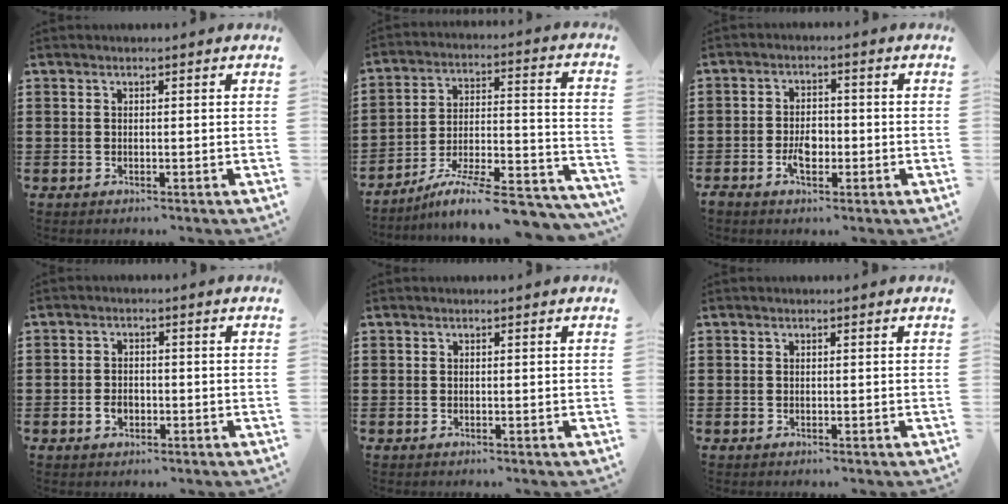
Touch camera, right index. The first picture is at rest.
{"total": 10.2, "force": [-8.3, 1.0, 5.9], "torque": [-0.084, 0.013, -0.159]}
{"total": 3.8, "force": [-1.2, 2.3, 2.8], "torque": [-0.060, 0.002, -0.024]}
{"total": 2.3, "force": [-0.8, 1.7, 1.3], "torque": [-0.028, 0.001, -0.017]}
{"total": 0.0}
{"total": 0.0}